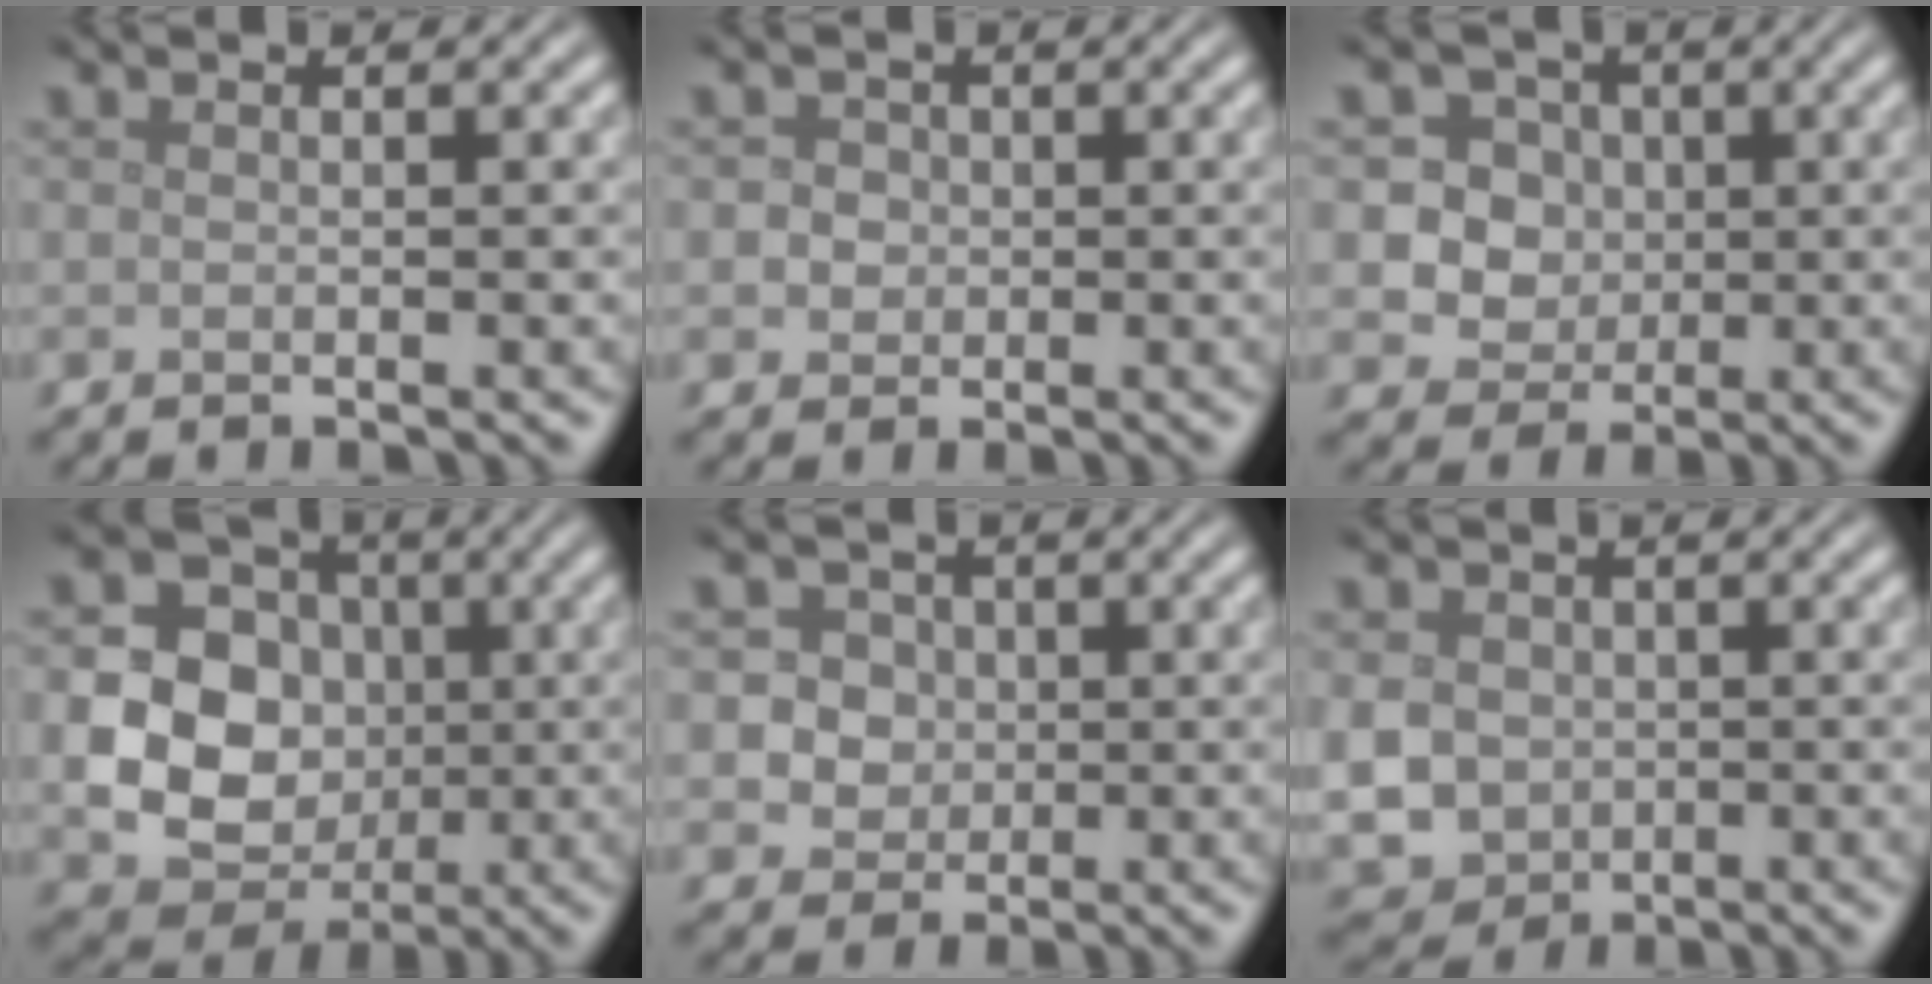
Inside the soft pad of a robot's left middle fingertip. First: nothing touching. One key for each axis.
{"total": 2.8, "fx": 0.7, "fy": 2.5, "fz": 1.1, "tx": -0.003, "ty": 0.011, "tz": -0.001}
{"total": 6.3, "fx": 1.7, "fy": 5.5, "fz": 2.6, "tx": -0.030, "ty": 0.012, "tz": 0.021}
{"total": 9.3, "fx": -0.4, "fy": 8.0, "fz": 4.6, "tx": -0.080, "ty": -0.003, "tz": -0.018}
{"total": 5.6, "fx": 1.7, "fy": 4.8, "fz": 2.3, "tx": -0.021, "ty": 0.022, "tz": 0.011}
{"total": 5.4, "fx": -0.4, "fy": 4.8, "fz": 2.4, "tx": -0.067, "ty": -0.010, "tz": -0.009}